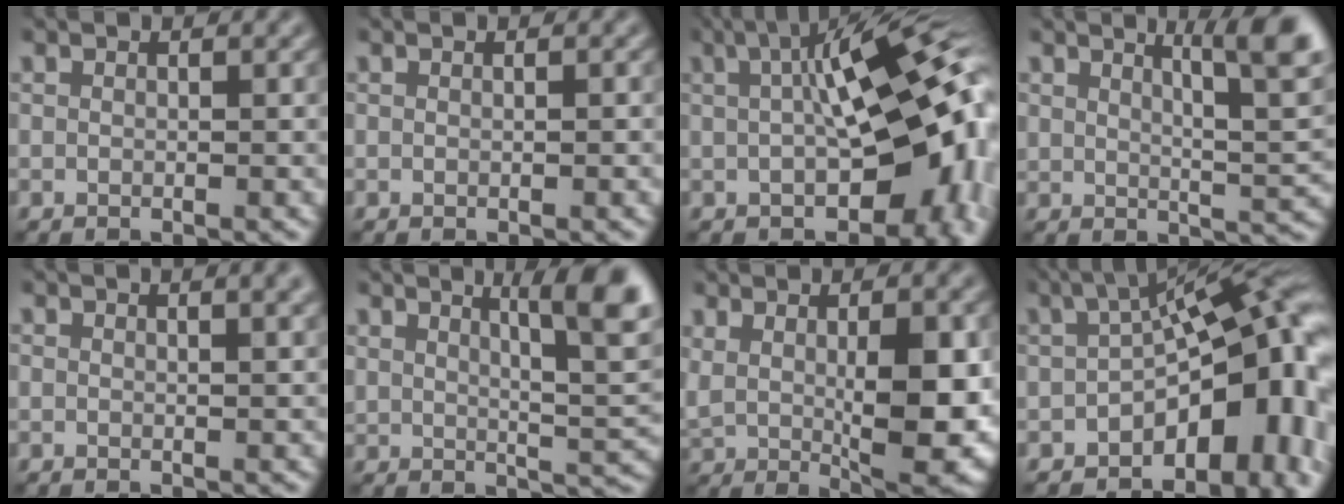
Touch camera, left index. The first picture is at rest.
{"total": 0.0}
{"total": 15.1, "force": [0.3, 7.2, 13.3], "torque": [-0.159, 0.004, 0.019]}
{"total": 6.3, "force": [3.5, 1.7, 4.9], "torque": [-0.058, 0.002, 0.059]}
{"total": 2.7, "force": [1.4, 1.1, 2.0], "torque": [-0.006, 0.004, 0.008]}
{"total": 7.7, "force": [3.9, 2.1, 6.3], "torque": [-0.074, 0.009, 0.063]}
{"total": 9.7, "force": [0.7, 3.5, 9.1], "torque": [-0.156, -0.022, 0.029]}
{"total": 13.7, "force": [-3.3, 7.0, 11.3], "torque": [-0.116, 0.009, -0.052]}